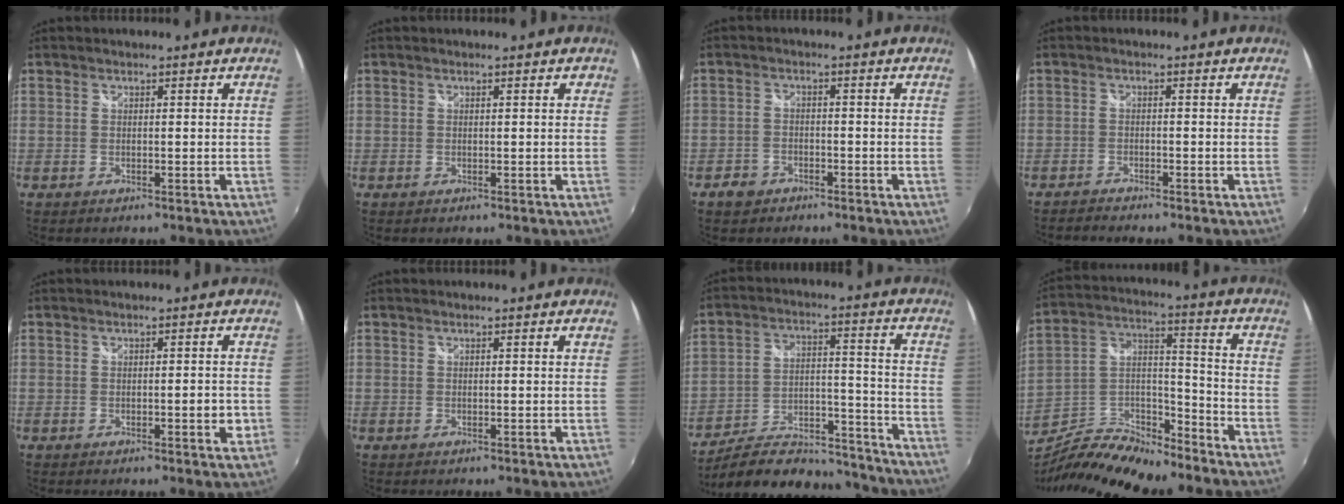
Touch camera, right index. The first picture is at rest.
{"total": 0.6, "force": [0.3, 0.2, 0.5], "torque": [-0.010, 0.004, 0.003]}
{"total": 4.0, "force": [-2.8, 2.8, 0.8], "torque": [-0.031, 0.008, -0.048]}
{"total": 2.2, "force": [-2.2, 0.2, 0.2], "torque": [-0.021, -0.007, -0.039]}
{"total": 2.3, "force": [-0.5, 0.8, 2.1], "torque": [-0.027, 0.003, -0.004]}
{"total": 0.6, "force": [0.3, -0.2, 0.5], "torque": [-0.009, 0.001, 0.004]}
{"total": 23.6, "force": [-20.2, 8.2, 8.9], "torque": [-0.156, 0.025, -0.266]}
{"total": 15.7, "force": [-12.6, 4.3, 8.3], "torque": [-0.172, 0.003, -0.228]}